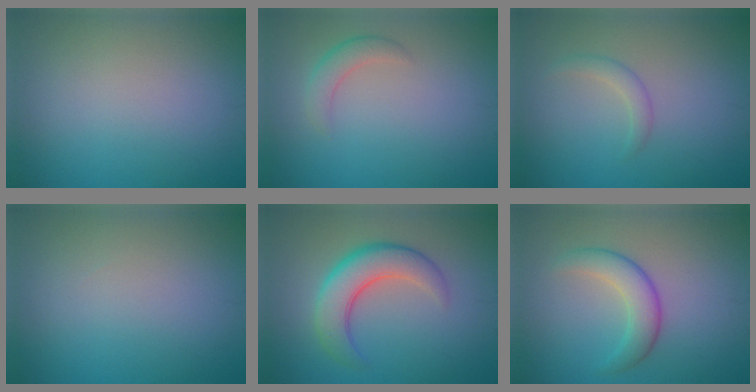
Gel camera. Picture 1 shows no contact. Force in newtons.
{"total": 2.0, "press": 2.0, "slide": 0.1}
{"total": 1.4, "press": 1.4, "slide": 0.0}
{"total": 0.0}
{"total": 5.6, "press": 5.5, "slide": 0.4}
{"total": 3.4, "press": 3.4, "slide": 0.0}